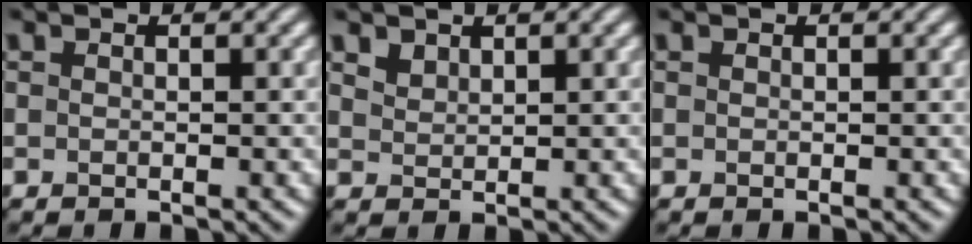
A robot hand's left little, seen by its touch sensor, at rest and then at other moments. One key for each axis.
{"total": 1.4, "fx": 1.2, "fy": 0.7, "fz": 0.3, "tx": -0.011, "ty": -0.003, "tz": 0.025}
{"total": 0.0}